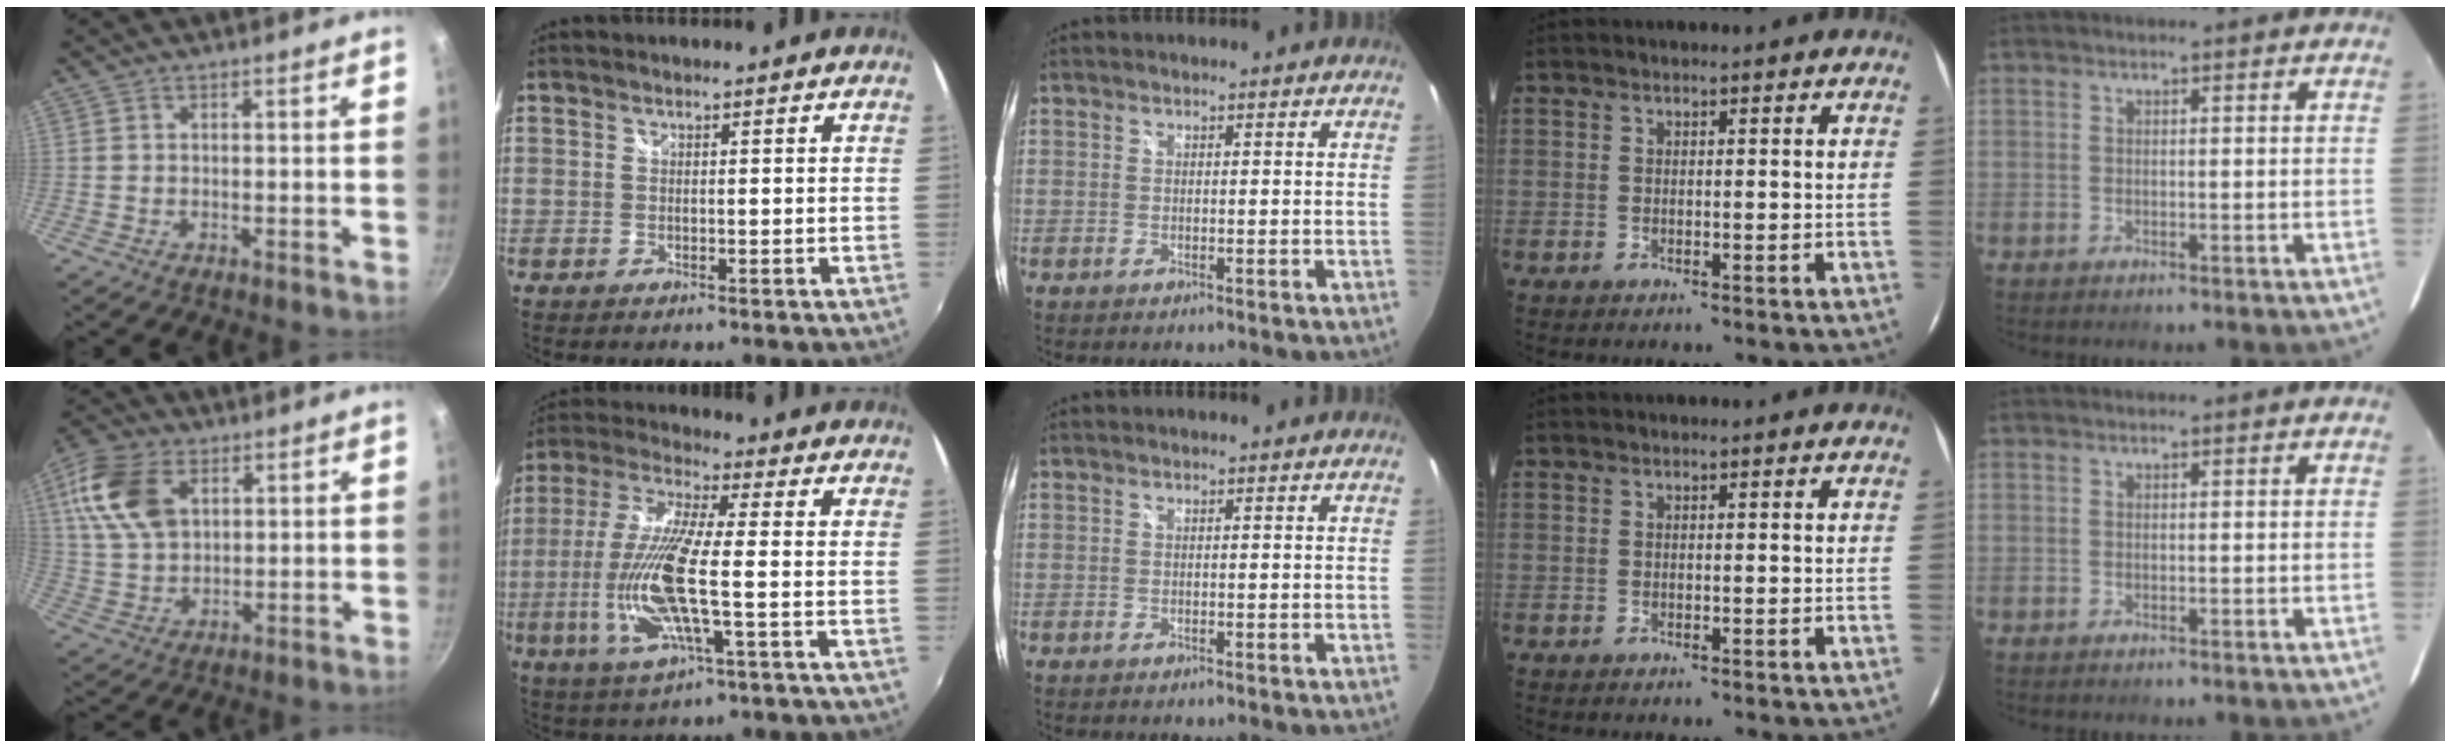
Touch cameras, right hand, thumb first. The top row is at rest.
{"thumb": {"total": 13.4, "force": [4.5, 8.6, 9.3], "torque": [-0.168, -0.004, 0.086]}, "index": {"total": 15.0, "force": [-3.1, 2.4, 14.5], "torque": [-0.297, -0.011, -0.056]}}